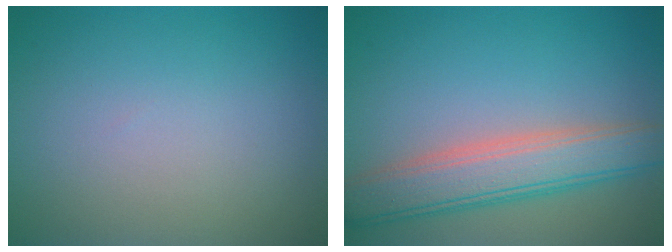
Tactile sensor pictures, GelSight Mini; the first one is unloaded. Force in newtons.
{"total": 5.9, "press": 5.9, "slide": 0.3}